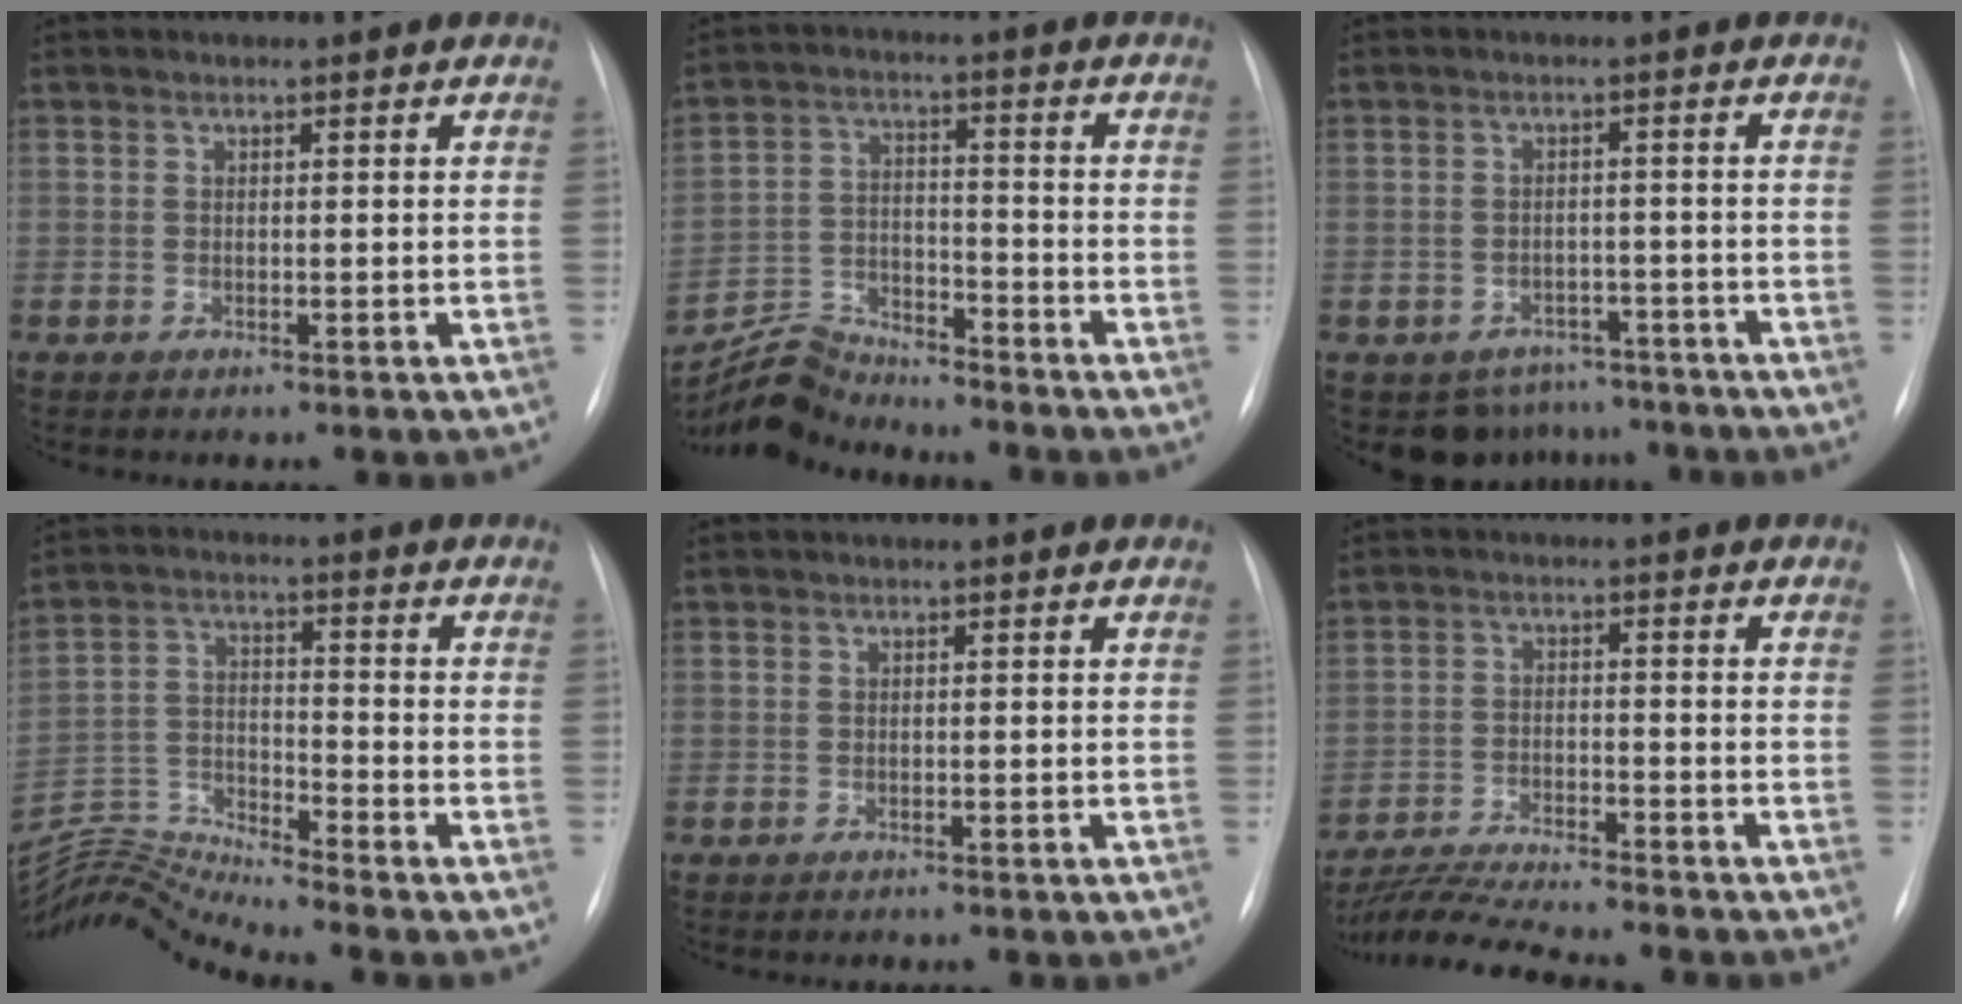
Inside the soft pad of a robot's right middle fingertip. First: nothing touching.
{"total": 7.8, "force": [-7.7, 0.4, -0.6], "torque": [0.001, 0.016, -0.141]}
{"total": 7.3, "force": [-5.8, 4.5, 0.0], "torque": [0.012, 0.022, -0.072]}
{"total": 11.0, "force": [-10.6, -3.0, 0.6], "torque": [-0.020, 0.022, -0.201]}
{"total": 0.0}
{"total": 10.7, "force": [-9.8, 0.0, 4.3], "torque": [-0.077, -0.014, -0.163]}